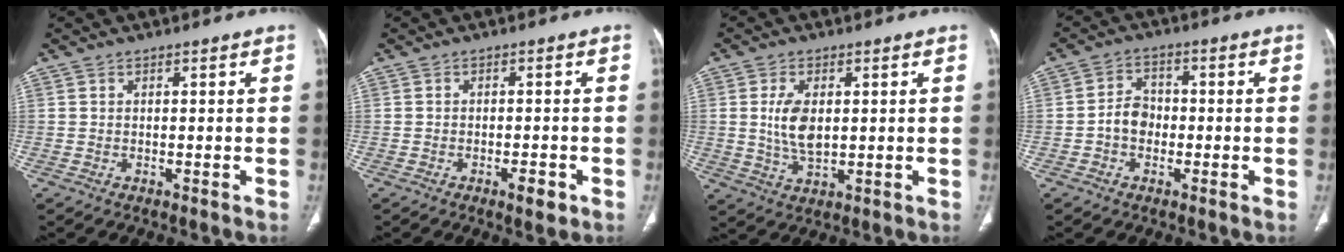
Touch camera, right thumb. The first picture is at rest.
{"total": 3.1, "force": [-1.5, 1.1, 2.4], "torque": [-0.034, 0.003, -0.022]}
{"total": 6.9, "force": [0.9, 3.7, 5.8], "torque": [-0.112, -0.008, 0.022]}
{"total": 4.9, "force": [-1.1, 3.9, 2.7], "torque": [-0.030, 0.019, -0.029]}